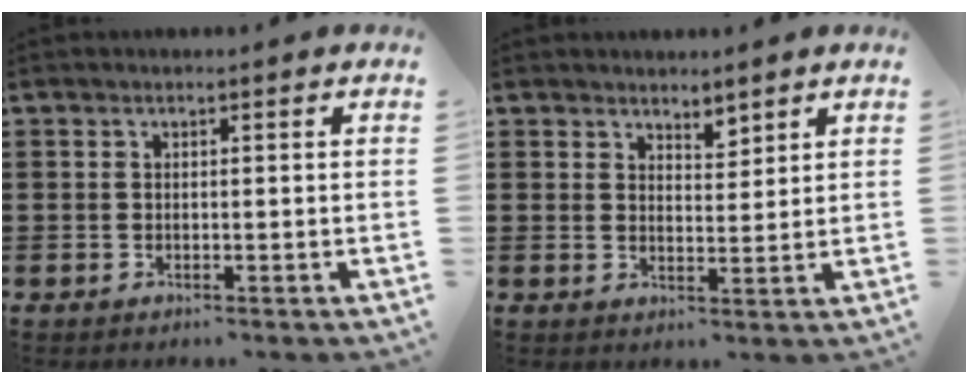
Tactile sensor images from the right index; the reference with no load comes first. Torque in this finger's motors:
{"motor_torque": [-0.25, 0.21, 0.09, -0.01]}